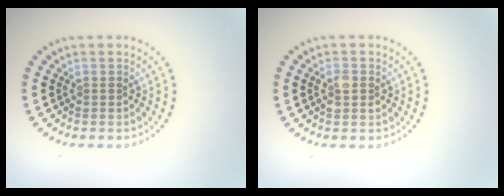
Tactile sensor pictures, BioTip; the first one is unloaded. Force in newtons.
{"total": 1.5, "press": 1.5, "slide": 0.1}